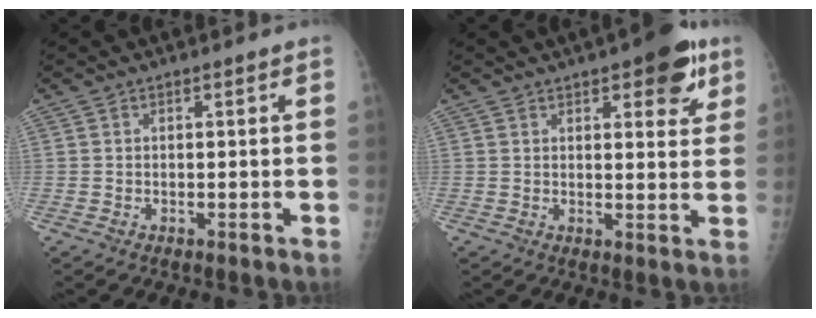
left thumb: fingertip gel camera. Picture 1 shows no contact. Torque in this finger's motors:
{"motor_torque": [0.98, 0.82, 0.69, -0.51, 0.07]}